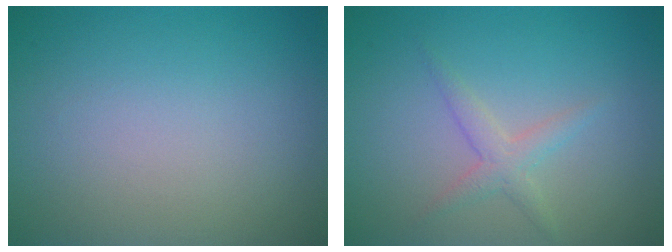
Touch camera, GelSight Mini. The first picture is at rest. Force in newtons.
{"total": 1.8, "press": 1.8, "slide": 0.1}